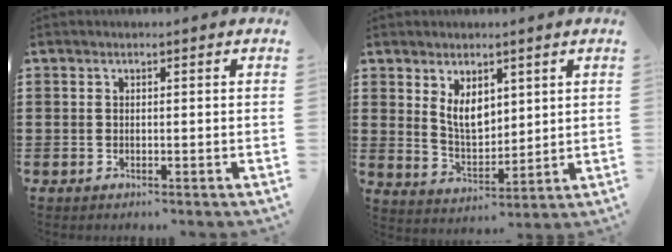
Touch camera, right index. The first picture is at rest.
{"total": 5.7, "force": [2.8, 3.4, 3.6], "torque": [-0.074, 0.001, 0.051]}